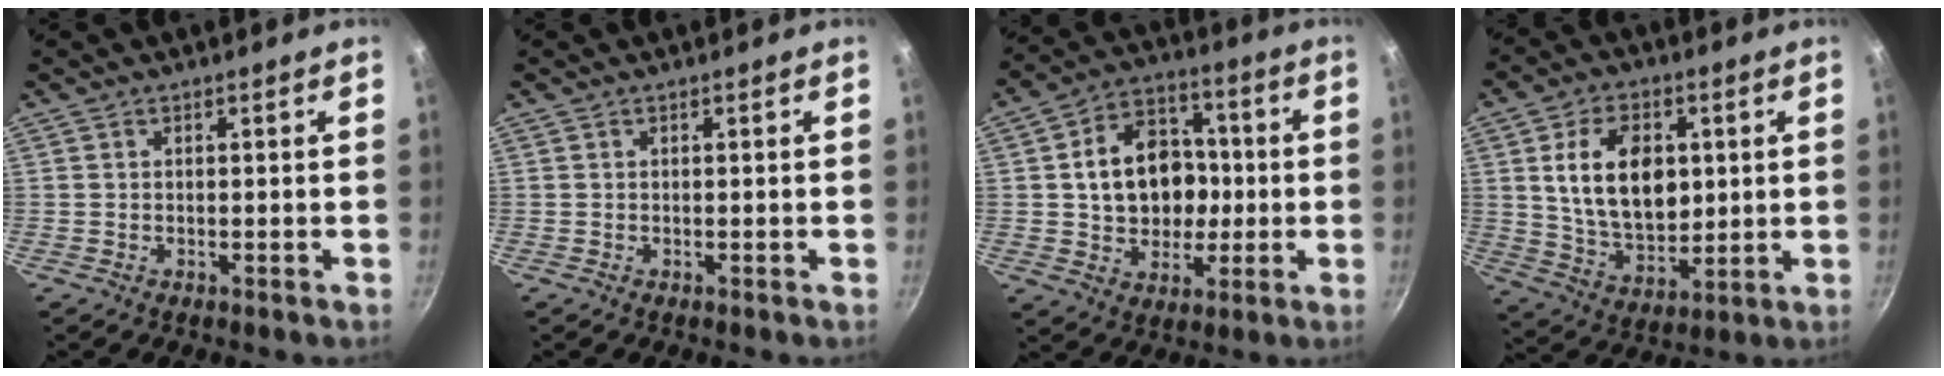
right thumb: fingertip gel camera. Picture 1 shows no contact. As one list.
[{"total": 0.0}, {"total": 15.5, "force": [0.4, 12.4, 9.3], "torque": [-0.112, 0.028, 0.008]}, {"total": 15.6, "force": [3.1, 10.3, 11.3], "torque": [-0.165, -0.015, 0.063]}]